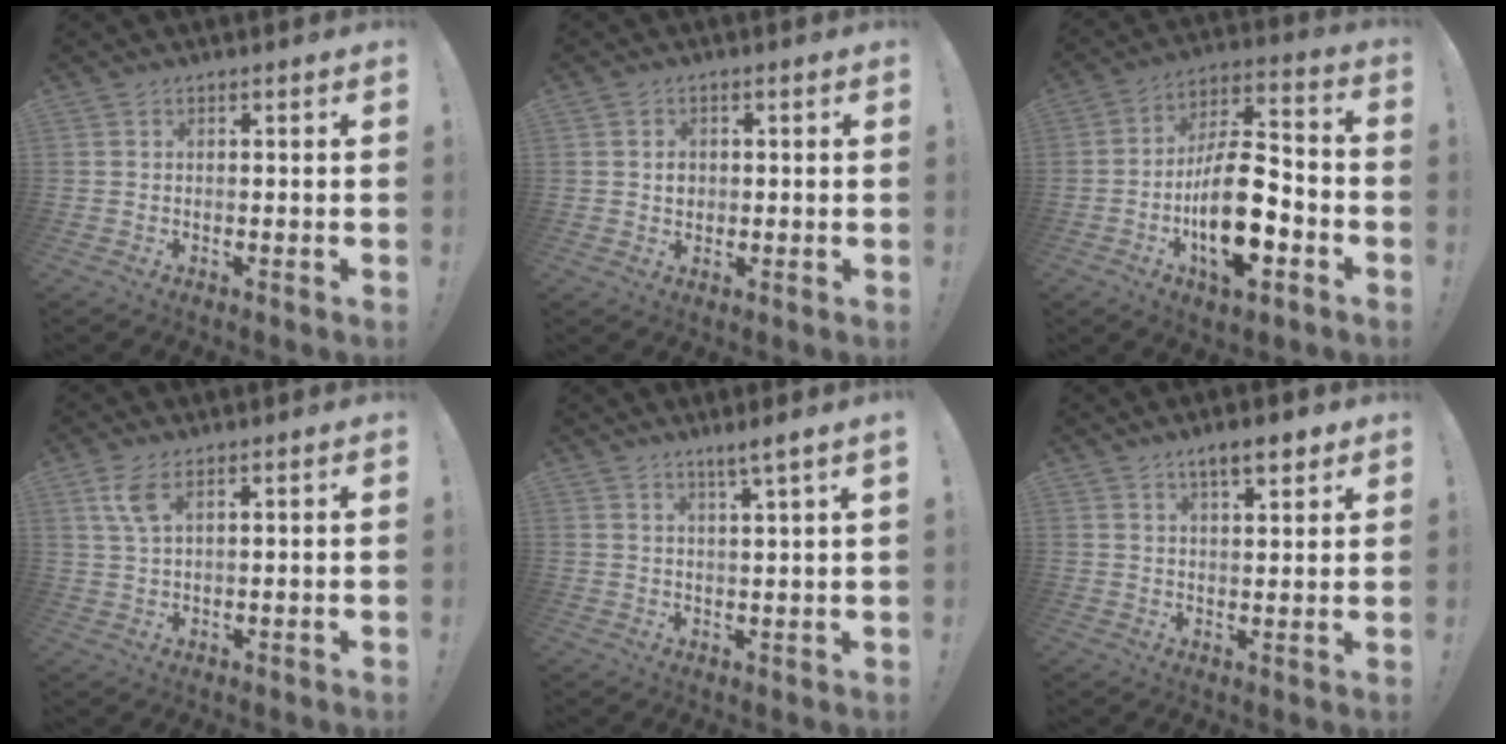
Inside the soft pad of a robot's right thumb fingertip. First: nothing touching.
{"total": 3.0, "force": [0.2, 2.7, 1.4], "torque": [-0.012, -0.001, 0.002]}
{"total": 19.7, "force": [-6.0, 9.1, 16.4], "torque": [-0.285, 0.031, -0.094]}
{"total": 5.6, "force": [2.8, 1.9, 4.5], "torque": [-0.085, -0.003, 0.051]}
{"total": 4.0, "force": [2.8, -1.0, 2.6], "torque": [-0.037, -0.019, 0.042]}
{"total": 6.5, "force": [4.4, 2.2, 4.3], "torque": [-0.056, -0.022, 0.073]}